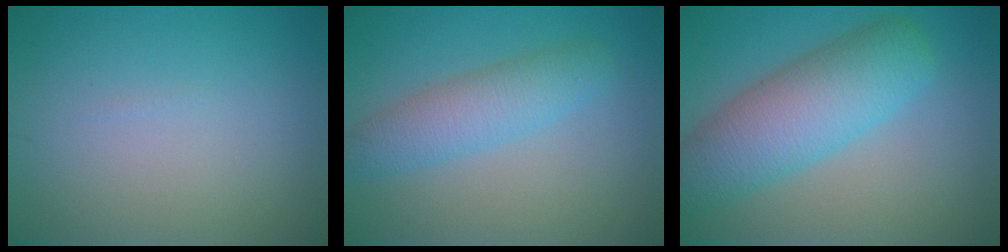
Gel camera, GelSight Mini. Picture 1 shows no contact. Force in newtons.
{"total": 3.8, "press": 3.8, "slide": 0.1}
{"total": 7.5, "press": 7.5, "slide": 0.3}